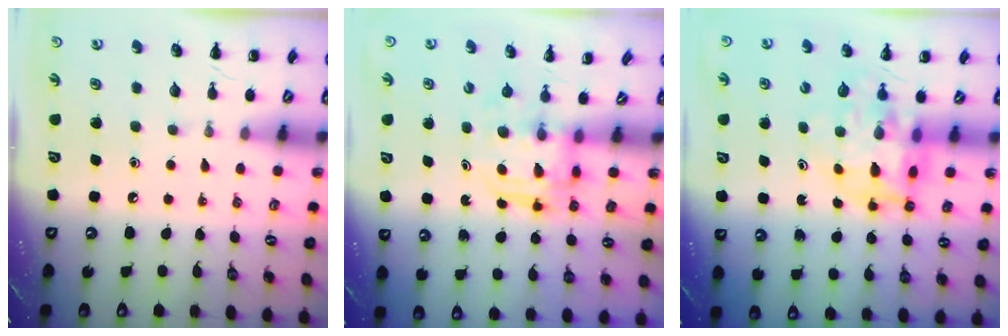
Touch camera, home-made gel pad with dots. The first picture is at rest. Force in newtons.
{"total": 3.0, "press": 3.0, "slide": 0.2}
{"total": 9.8, "press": 9.3, "slide": 3.1}